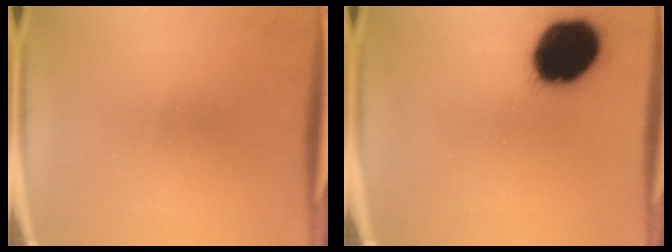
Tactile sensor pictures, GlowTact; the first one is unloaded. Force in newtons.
{"total": 19.4}